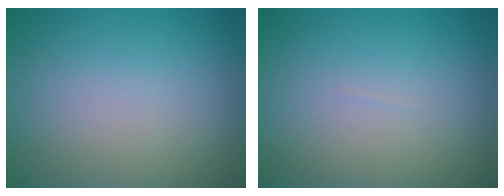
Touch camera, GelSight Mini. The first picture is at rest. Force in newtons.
{"total": 0.0}